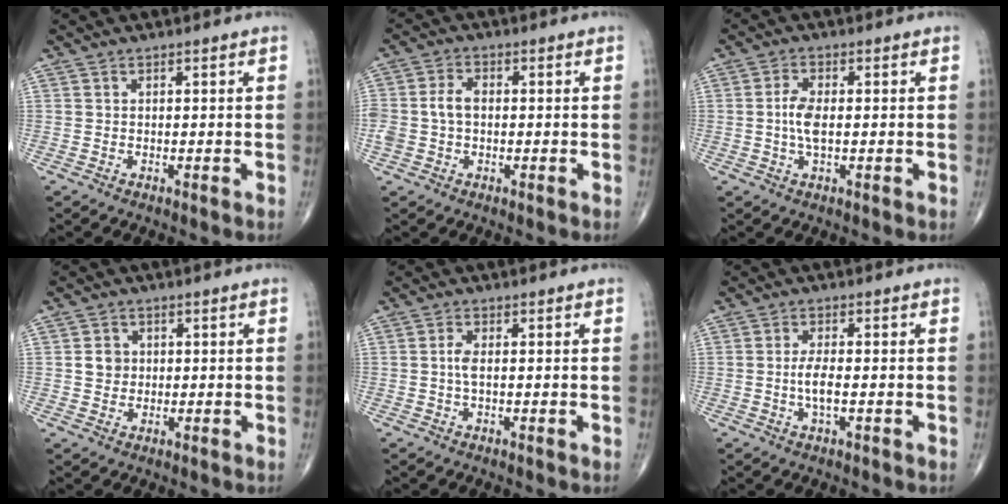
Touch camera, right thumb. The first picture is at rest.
{"total": 5.5, "force": [-0.3, 3.8, 4.0], "torque": [-0.093, 0.020, -0.008]}
{"total": 4.2, "force": [-0.2, 1.7, 3.8], "torque": [-0.083, 0.001, -0.007]}
{"total": 3.3, "force": [0.4, 2.9, 1.3], "torque": [-0.005, 0.002, 0.006]}
{"total": 2.1, "force": [-0.1, 0.7, 1.9], "torque": [-0.045, -0.002, -0.005]}
{"total": 3.5, "force": [-0.7, 1.0, 3.3], "torque": [-0.070, -0.001, -0.014]}